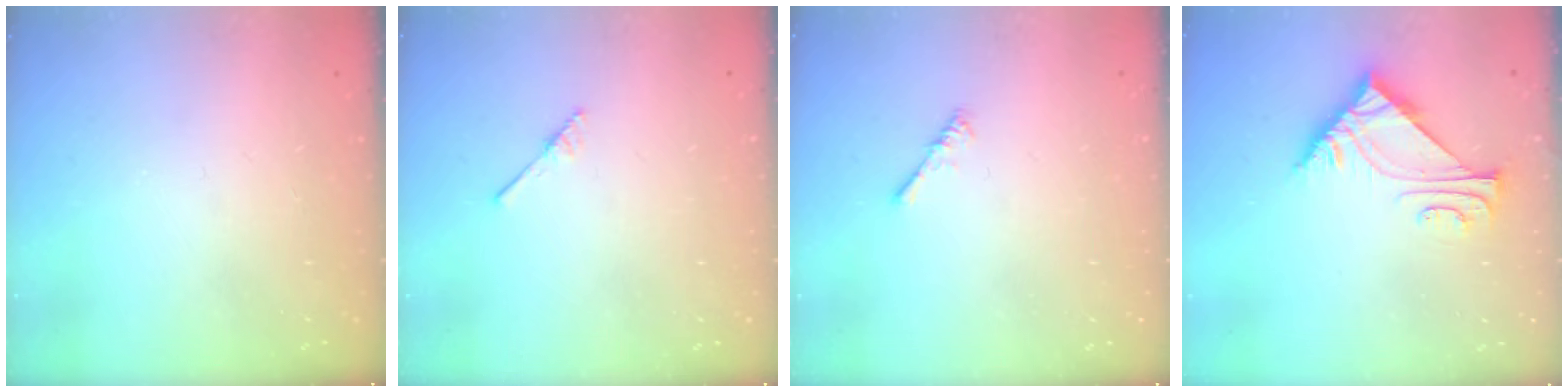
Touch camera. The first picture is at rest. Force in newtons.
{"total": 2.5, "press": 2.4, "slide": 0.3}
{"total": 0.0}
{"total": 6.4, "press": 6.4, "slide": 0.1}